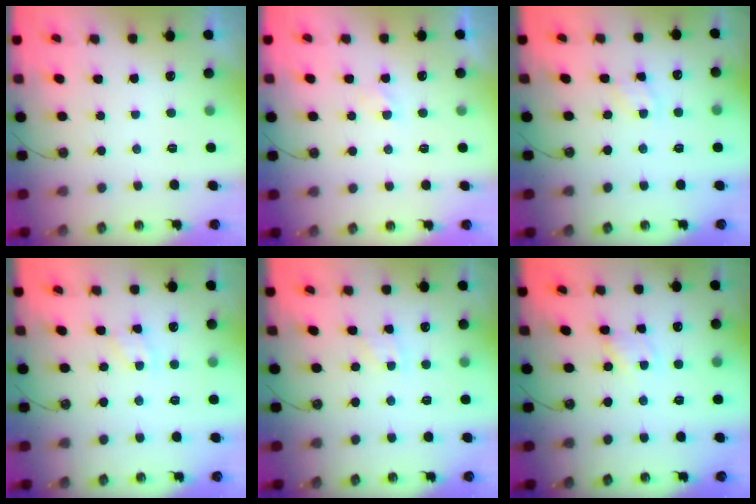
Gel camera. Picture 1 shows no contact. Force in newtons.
{"total": 1.4, "press": 1.4, "slide": 0.3}
{"total": 5.2, "press": 5.1, "slide": 0.6}
{"total": 2.8, "press": 2.8, "slide": 0.4}
{"total": 3.5, "press": 3.4, "slide": 0.5}
{"total": 1.6, "press": 1.6, "slide": 0.2}